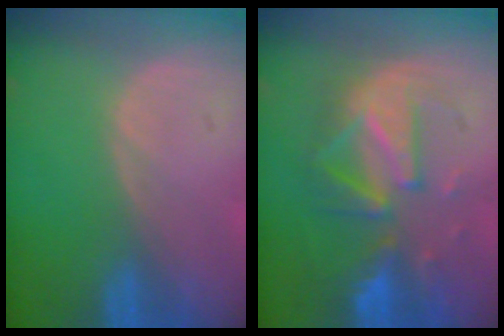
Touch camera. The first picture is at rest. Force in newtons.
{"total": 9.0, "press": 8.8, "slide": 1.7}